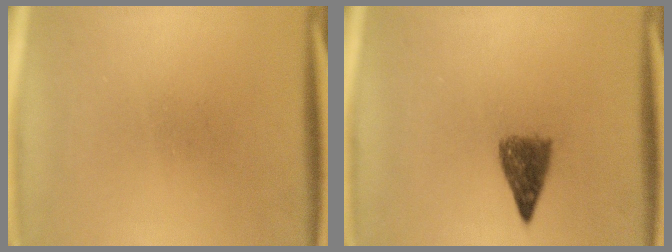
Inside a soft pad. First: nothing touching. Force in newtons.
{"total": 4.0}